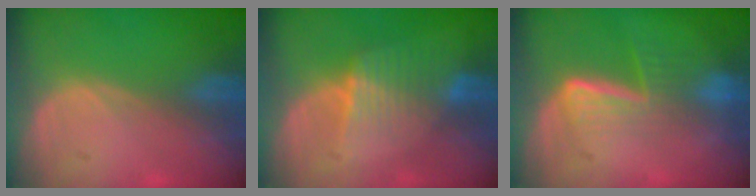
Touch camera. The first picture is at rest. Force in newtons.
{"total": 6.6, "press": 5.8, "slide": 3.2}
{"total": 6.7, "press": 5.7, "slide": 3.6}